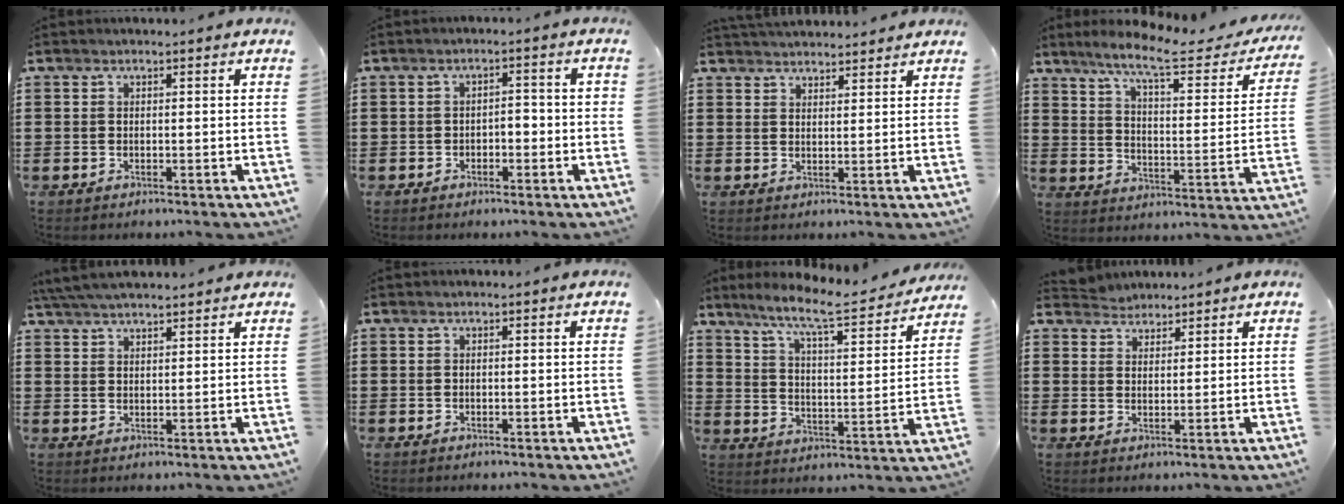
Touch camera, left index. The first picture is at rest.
{"total": 2.0, "force": [-1.3, 1.0, 1.1], "torque": [-0.025, 0.004, -0.030]}
{"total": 2.8, "force": [2.8, 0.2, -0.1], "torque": [-0.004, -0.006, 0.054]}
{"total": 8.7, "force": [6.9, 0.5, 5.3], "torque": [-0.112, -0.039, 0.110]}
{"total": 4.5, "force": [4.2, 0.3, 1.5], "torque": [-0.040, -0.007, 0.080]}
{"total": 0.0}
{"total": 8.1, "force": [6.9, 0.0, 4.1], "torque": [-0.099, -0.046, 0.111]}
{"total": 2.8, "force": [2.6, 0.8, -0.5], "torque": [0.000, 0.000, 0.051]}